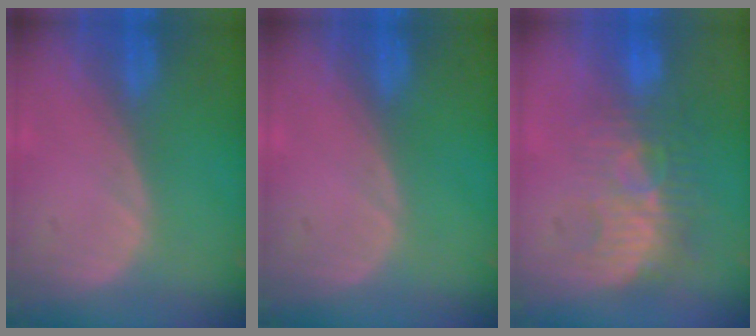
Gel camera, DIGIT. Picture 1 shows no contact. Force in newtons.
{"total": 0.0}
{"total": 8.6, "press": 8.1, "slide": 2.9}